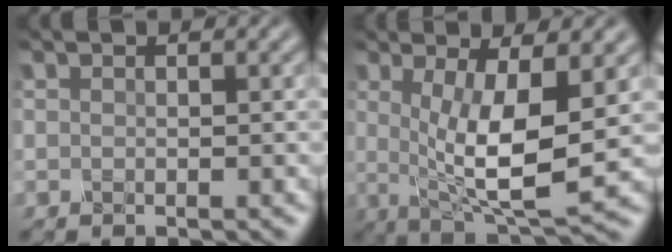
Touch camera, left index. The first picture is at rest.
{"total": 7.8, "force": [0.2, 2.2, 7.4], "torque": [-0.132, -0.011, 0.010]}